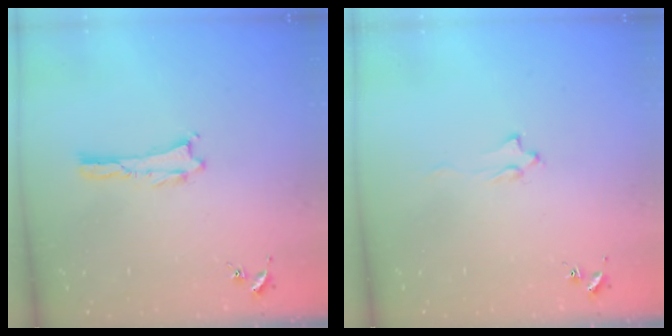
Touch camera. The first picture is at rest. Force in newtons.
{"total": 1.6, "press": 1.5, "slide": 0.2}